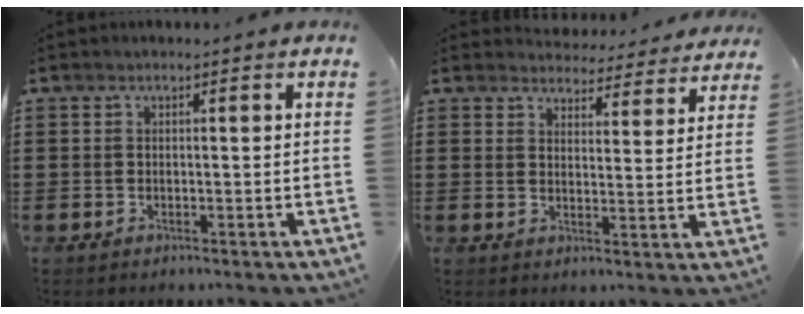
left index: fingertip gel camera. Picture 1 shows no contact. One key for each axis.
{"total": 4.4, "fx": 4.4, "fy": 0.4, "fz": 0.2, "tx": -0.015, "ty": -0.029, "tz": 0.077}